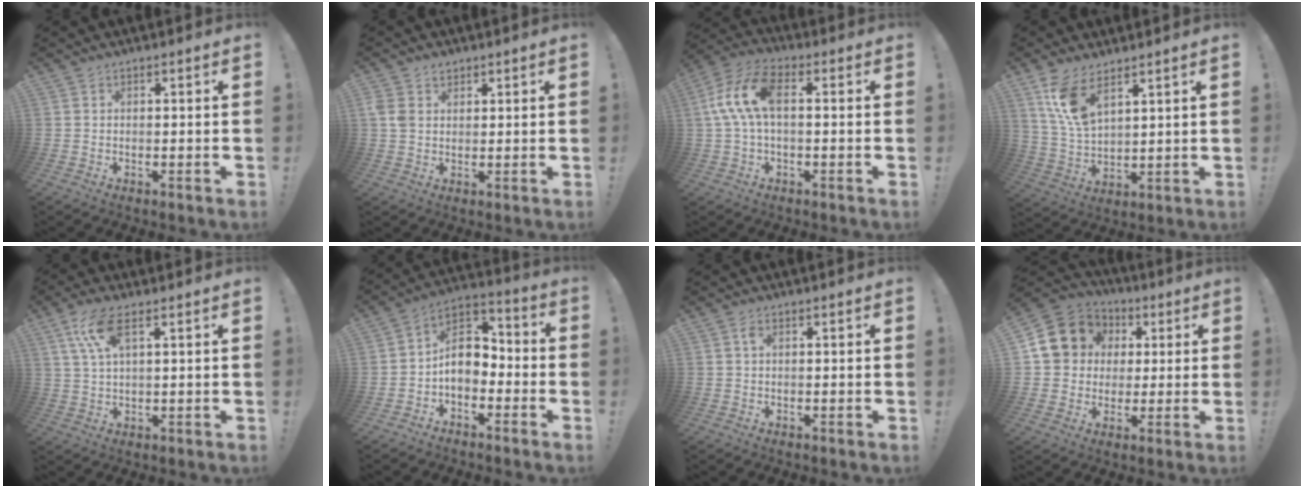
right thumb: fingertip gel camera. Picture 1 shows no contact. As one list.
[{"total": 4.5, "force": [1.7, 3.6, 2.1], "torque": [-0.031, 0.000, 0.035]}, {"total": 11.7, "force": [1.1, 5.9, 10.0], "torque": [-0.209, 0.010, 0.021]}, {"total": 10.6, "force": [6.8, 4.5, 6.8], "torque": [-0.133, -0.031, 0.127]}, {"total": 9.0, "force": [4.2, 3.1, 7.4], "torque": [-0.136, -0.003, 0.078]}, {"total": 10.5, "force": [-1.0, 7.8, 6.9], "torque": [-0.119, 0.009, -0.015]}, {"total": 1.3, "force": [0.3, 0.6, 1.1], "torque": [-0.020, 0.001, 0.004]}, {"total": 13.8, "force": [3.6, 12.3, 5.2], "torque": [-0.076, -0.007, 0.082]}]